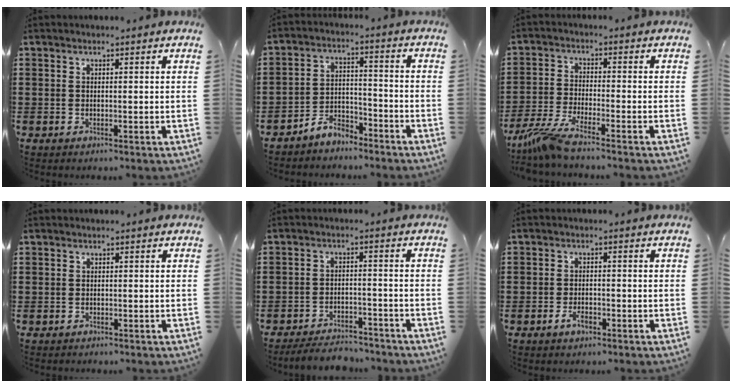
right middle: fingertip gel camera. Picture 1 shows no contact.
{"total": 5.2, "force": [-5.0, 1.3, 0.4], "torque": [-0.018, 0.007, -0.104]}
{"total": 5.6, "force": [-4.7, -0.1, 3.0], "torque": [-0.082, -0.020, -0.097]}
{"total": 0.9, "force": [-0.7, 0.6, -0.1], "torque": [0.001, 0.004, -0.016]}
{"total": 4.5, "force": [-4.5, 0.7, 0.5], "torque": [-0.010, 0.007, -0.092]}
{"total": 2.5, "force": [-1.7, 1.4, 1.2], "torque": [-0.025, 0.003, -0.032]}